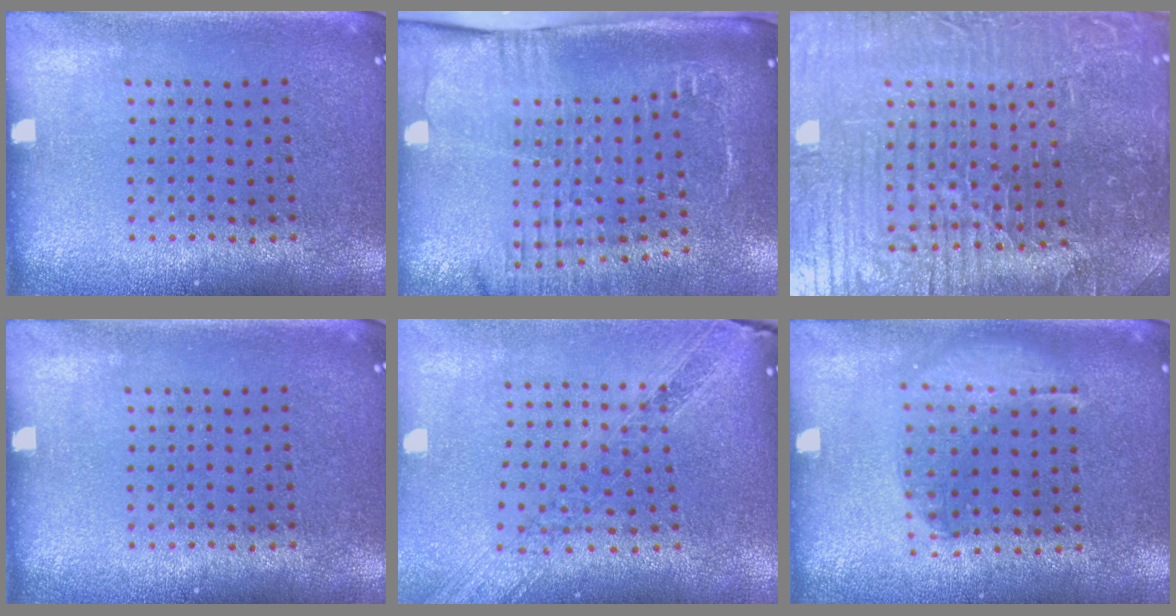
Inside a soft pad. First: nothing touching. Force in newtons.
{"total": 2.7, "press": 2.1, "slide": 1.7}
{"total": 5.9, "press": 5.6, "slide": 1.9}
{"total": 0.0}
{"total": 1.1, "press": 1.1, "slide": 0.2}
{"total": 1.4, "press": 1.3, "slide": 0.4}